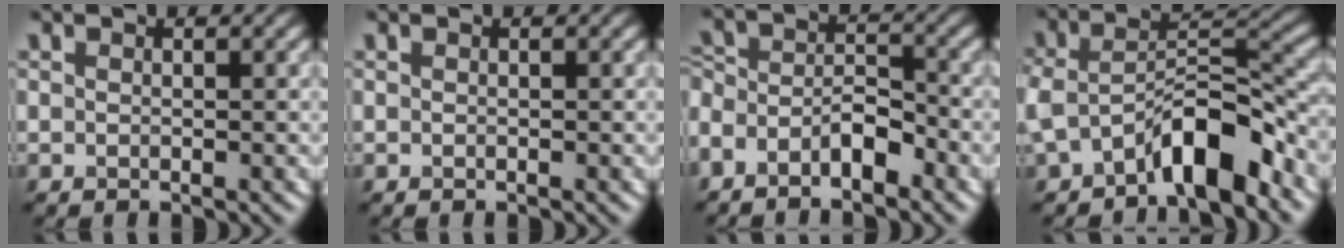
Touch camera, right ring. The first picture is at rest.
{"total": 0.0}
{"total": 4.0, "force": [-2.6, 1.5, 2.7], "torque": [-0.048, 0.008, -0.053]}
{"total": 7.0, "force": [-3.9, 2.9, 5.2], "torque": [-0.086, 0.006, -0.072]}